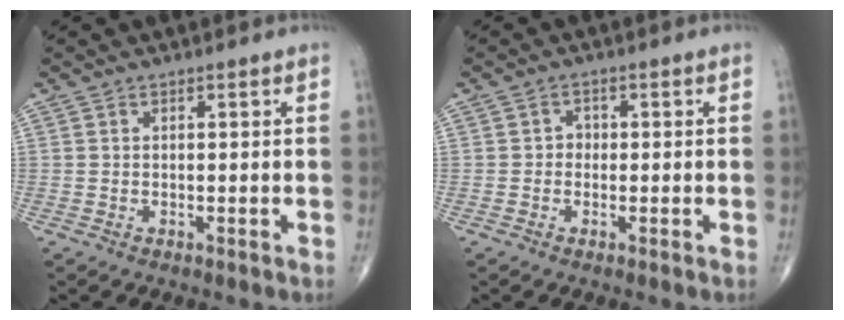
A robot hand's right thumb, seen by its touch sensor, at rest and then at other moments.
{"total": 1.6, "force": [-0.3, 1.4, 0.7], "torque": [0.003, 0.007, -0.011]}